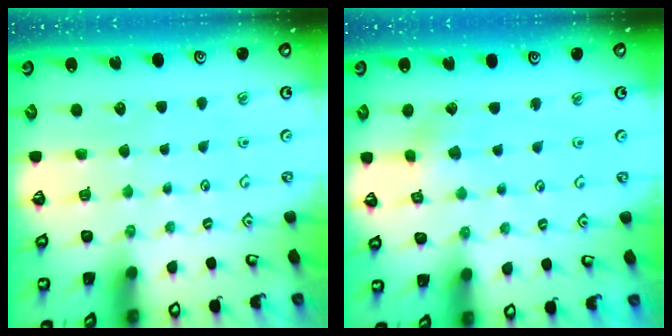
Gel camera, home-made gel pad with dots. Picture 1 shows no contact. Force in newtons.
{"total": 2.1, "press": 2.1, "slide": 0.0}